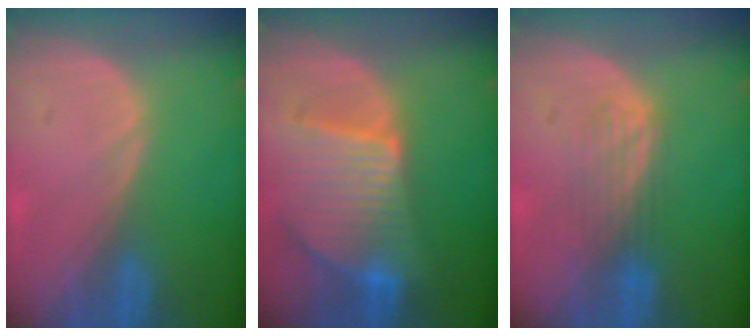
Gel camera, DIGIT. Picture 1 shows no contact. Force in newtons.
{"total": 9.4, "press": 8.2, "slide": 4.6}
{"total": 3.6, "press": 3.2, "slide": 1.7}